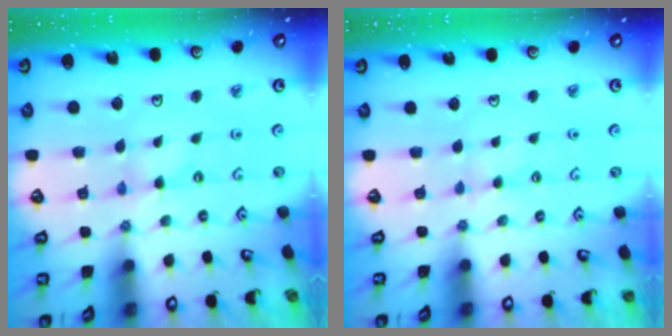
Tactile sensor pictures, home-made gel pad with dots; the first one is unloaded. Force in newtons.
{"total": 1.4, "press": 1.3, "slide": 0.3}